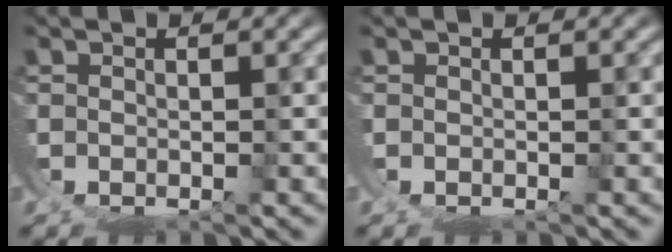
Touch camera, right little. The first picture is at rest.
{"total": 0.0}